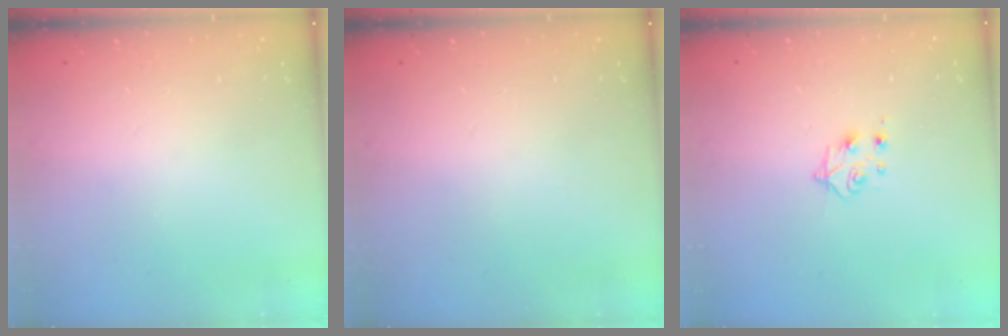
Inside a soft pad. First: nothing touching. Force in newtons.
{"total": 0.0}
{"total": 4.4, "press": 4.4, "slide": 0.6}